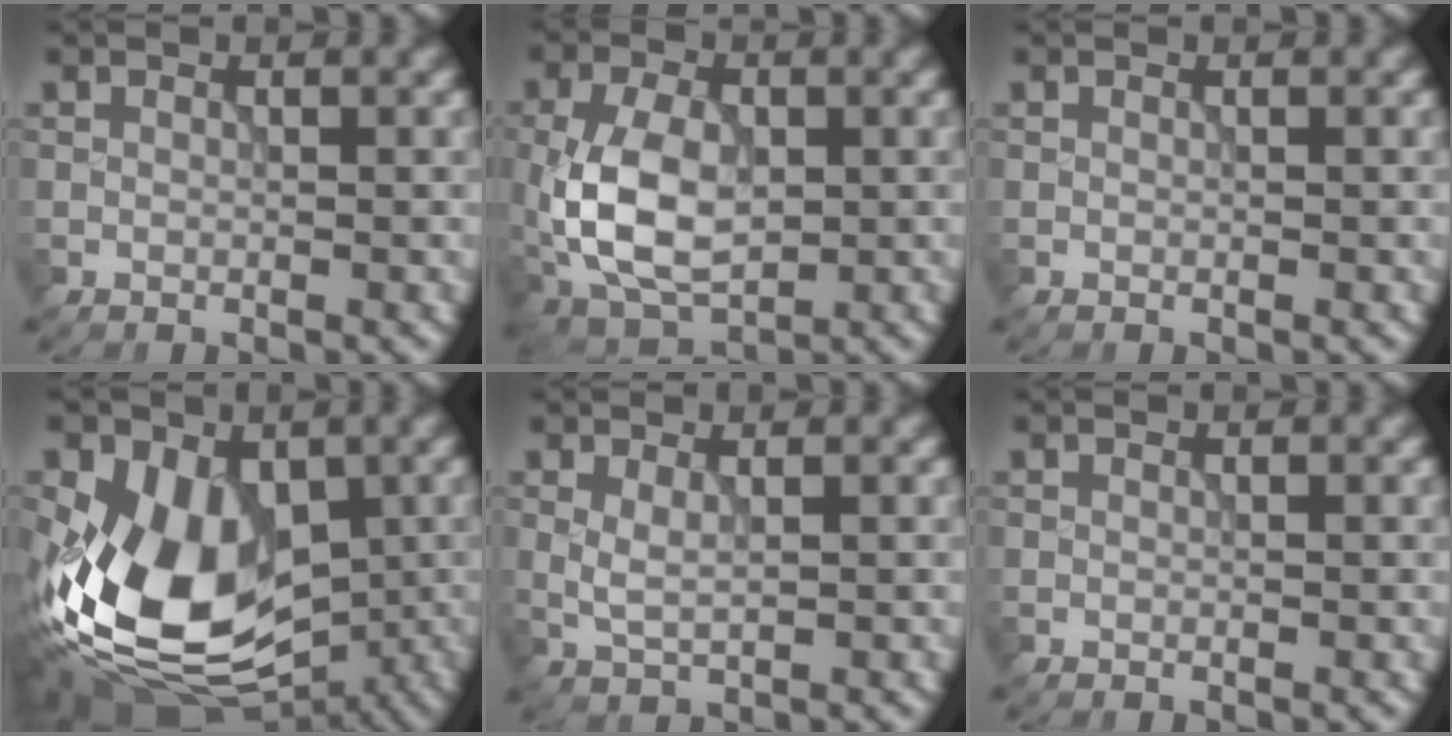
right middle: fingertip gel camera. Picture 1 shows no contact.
{"total": 7.6, "force": [-0.5, 4.6, 6.0], "torque": [-0.130, 0.003, -0.013]}
{"total": 0.0}
{"total": 12.6, "force": [-1.3, 8.8, 8.9], "torque": [-0.165, -0.024, -0.030]}
{"total": 1.3, "force": [0.5, 0.4, 1.1], "torque": [-0.028, 0.000, 0.014]}
{"total": 0.0}